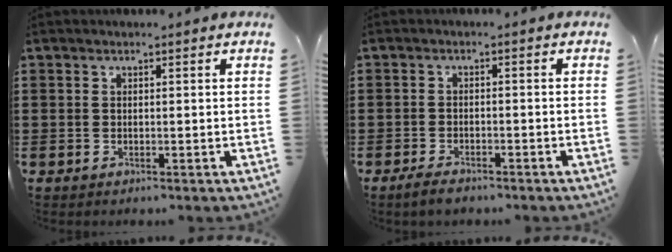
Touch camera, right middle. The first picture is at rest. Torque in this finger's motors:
{"motor_torque": [1.37, -0.56, 0.18, 0.09]}